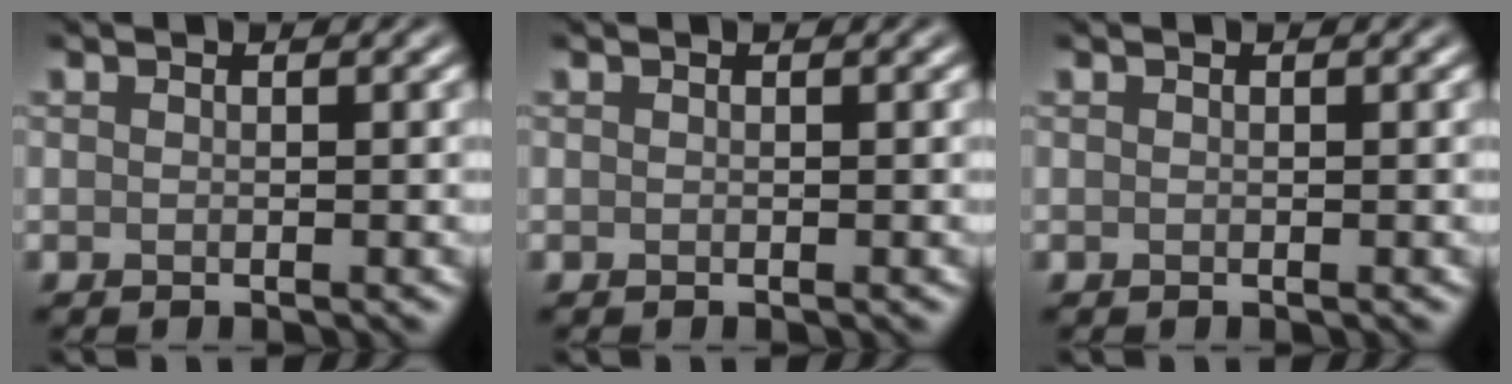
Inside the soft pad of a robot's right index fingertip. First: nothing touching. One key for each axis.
{"total": 0.0}
{"total": 0.0}